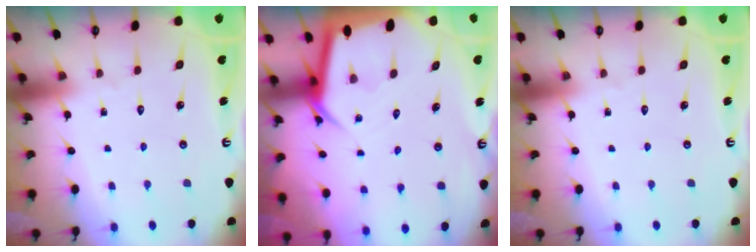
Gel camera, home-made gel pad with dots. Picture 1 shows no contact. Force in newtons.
{"total": 5.7, "press": 5.7, "slide": 0.7}
{"total": 0.0}